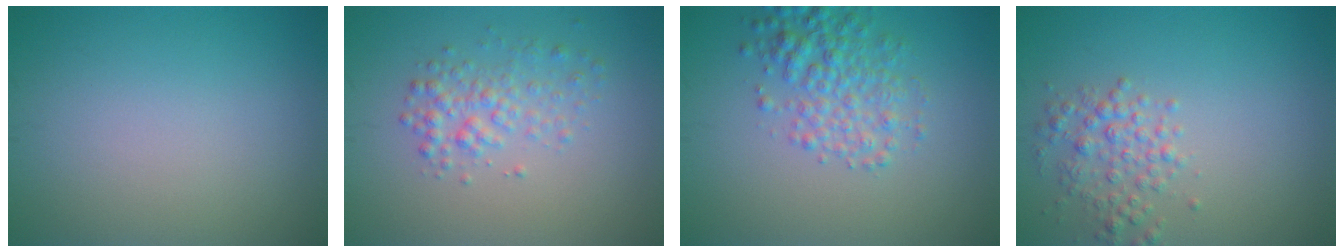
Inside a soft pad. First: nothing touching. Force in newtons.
{"total": 2.5, "press": 2.5, "slide": 0.1}
{"total": 3.9, "press": 3.9, "slide": 0.1}
{"total": 2.5, "press": 2.5, "slide": 0.1}